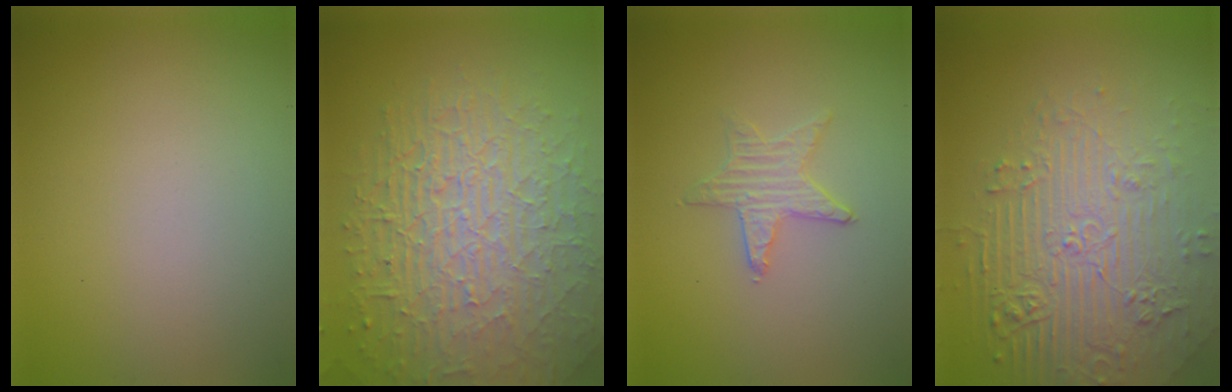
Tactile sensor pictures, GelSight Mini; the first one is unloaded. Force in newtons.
{"total": 10.3, "press": 6.6, "slide": 8.0}
{"total": 1.2, "press": 1.2, "slide": 0.1}
{"total": 7.4, "press": 5.5, "slide": 5.0}